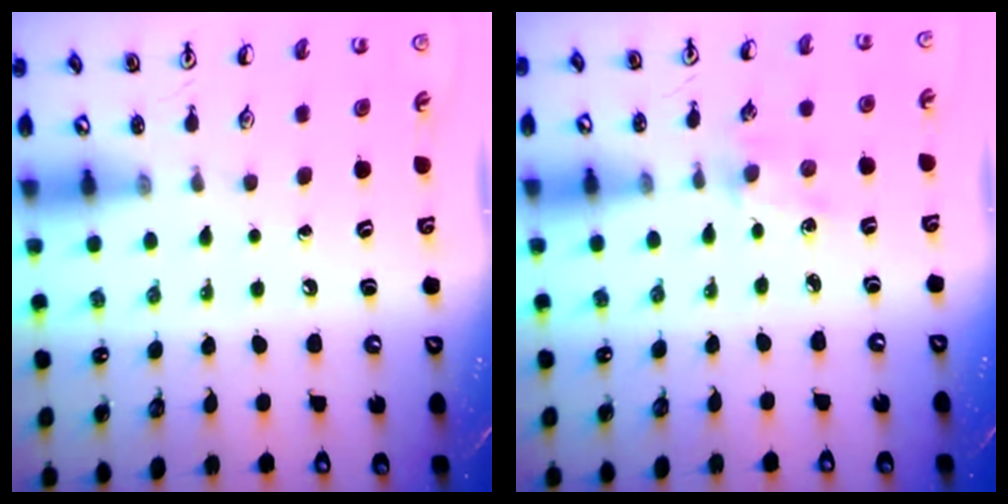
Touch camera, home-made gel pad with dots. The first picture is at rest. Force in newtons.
{"total": 3.0, "press": 3.0, "slide": 0.4}